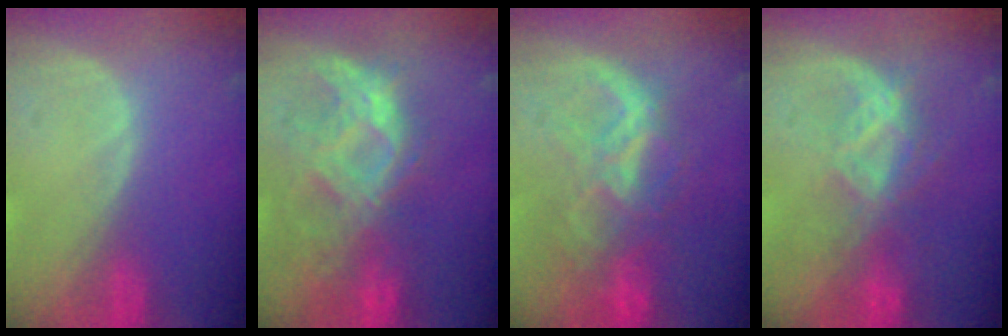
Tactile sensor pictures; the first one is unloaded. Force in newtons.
{"total": 9.0, "press": 8.7, "slide": 2.5}
{"total": 8.7, "press": 7.6, "slide": 4.4}
{"total": 6.7, "press": 5.9, "slide": 3.2}